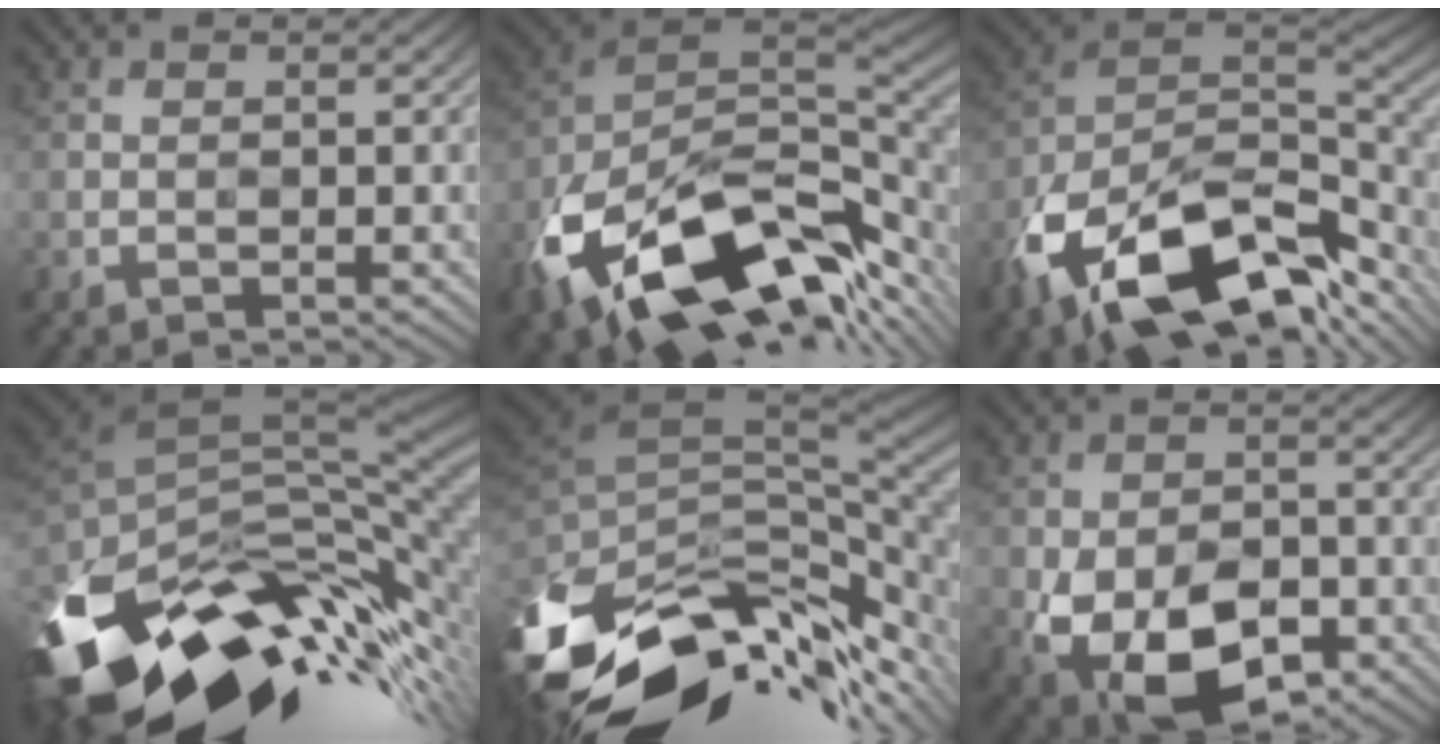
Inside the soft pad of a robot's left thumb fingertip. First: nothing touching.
{"total": 19.1, "force": [-8.1, 9.5, 14.4], "torque": [-0.301, -0.037, -0.134]}
{"total": 19.1, "force": [-10.1, 8.9, 13.6], "torque": [-0.290, -0.033, -0.162]}
{"total": 17.2, "force": [-8.3, 8.5, 12.4], "torque": [-0.274, -0.018, -0.133]}
{"total": 15.4, "force": [-7.1, 7.6, 11.4], "torque": [-0.243, -0.026, -0.098]}
{"total": 12.9, "force": [-5.4, 7.6, 8.8], "torque": [-0.173, -0.037, -0.082]}